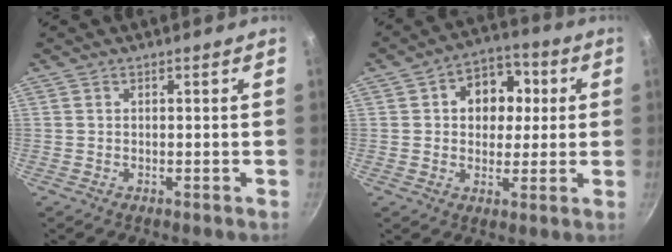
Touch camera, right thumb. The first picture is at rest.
{"total": 11.1, "force": [2.1, 8.6, 6.6], "torque": [-0.051, 0.011, 0.020]}